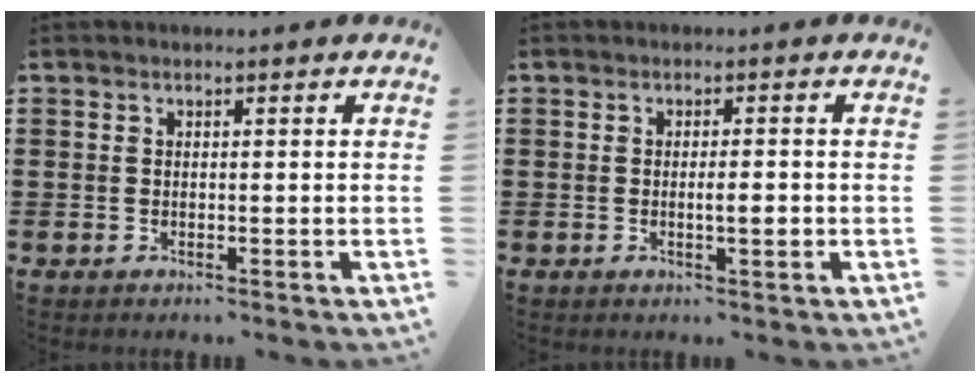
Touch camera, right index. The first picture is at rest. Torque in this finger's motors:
{"motor_torque": [1.11, 0.22, 0.12, 0.04]}